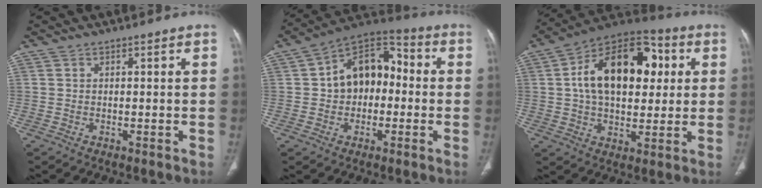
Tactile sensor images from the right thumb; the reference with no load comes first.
{"total": 13.6, "force": [0.2, 9.5, 9.7], "torque": [-0.113, 0.041, -0.012]}
{"total": 21.5, "force": [4.2, 12.9, 16.6], "torque": [-0.236, 0.020, 0.058]}